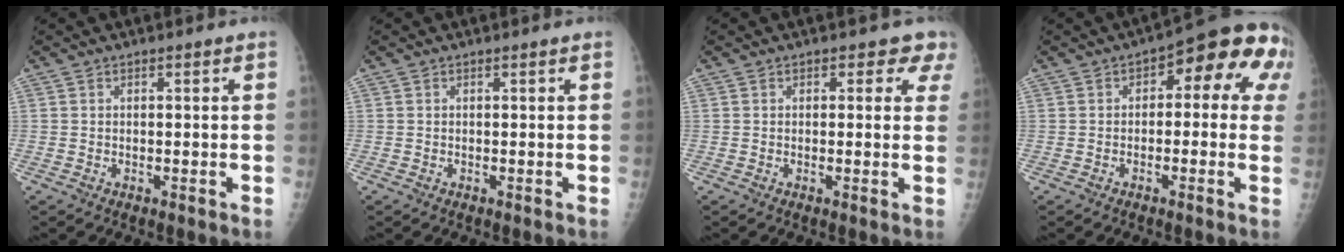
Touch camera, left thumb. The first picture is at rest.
{"total": 0.0}
{"total": 3.3, "force": [2.1, 2.1, 1.4], "torque": [0.018, -0.007, 0.010]}
{"total": 12.4, "force": [2.9, 6.2, 10.3], "torque": [-0.076, 0.032, 0.021]}